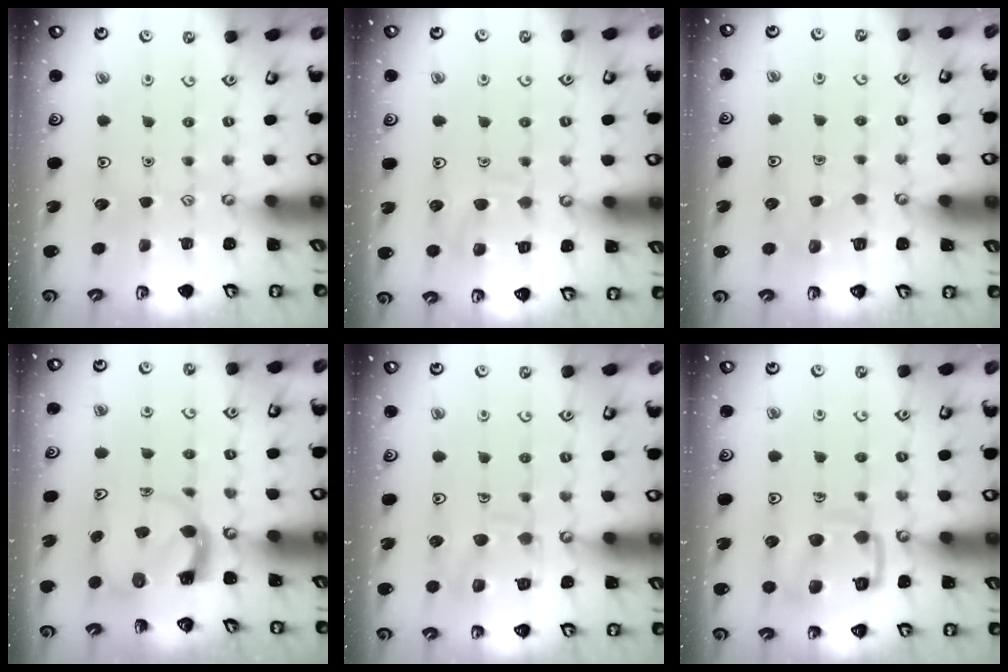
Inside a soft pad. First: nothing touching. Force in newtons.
{"total": 9.0, "press": 8.9, "slide": 0.9}
{"total": 4.2, "press": 4.2, "slide": 0.4}
{"total": 3.8, "press": 3.8, "slide": 0.5}
{"total": 11.6, "press": 11.6, "slide": 1.1}
{"total": 13.0, "press": 12.9, "slide": 1.3}